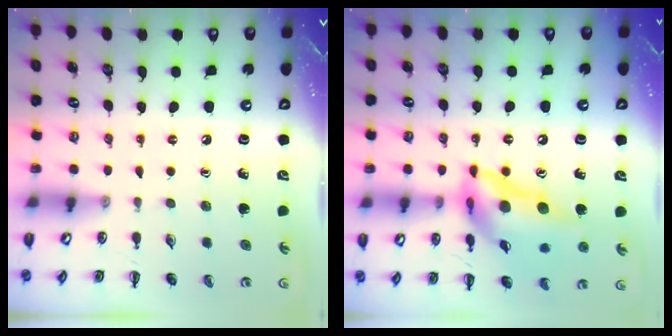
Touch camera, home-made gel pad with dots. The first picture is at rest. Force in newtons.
{"total": 18.9, "press": 18.3, "slide": 4.9}